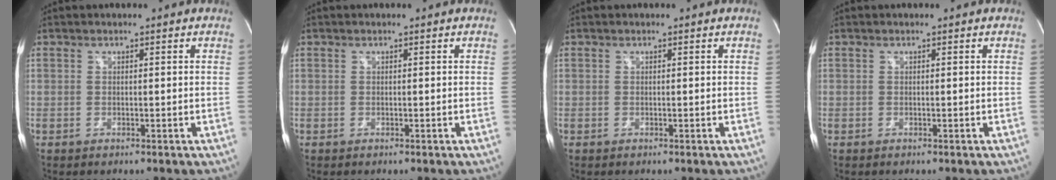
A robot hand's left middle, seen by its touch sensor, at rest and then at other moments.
{"total": 0.0}
{"total": 0.0}
{"total": 0.0}